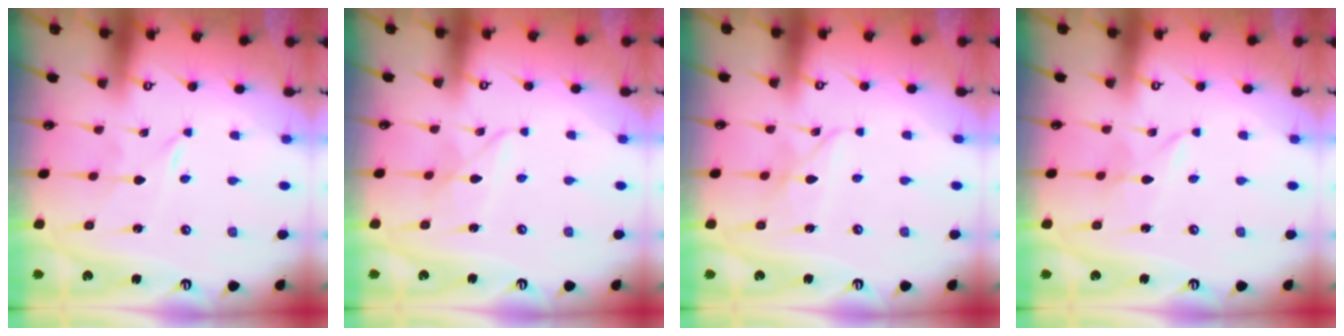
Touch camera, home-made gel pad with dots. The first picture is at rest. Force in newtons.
{"total": 6.1, "press": 6.1, "slide": 0.4}
{"total": 5.8, "press": 5.7, "slide": 0.5}
{"total": 2.6, "press": 2.6, "slide": 0.3}